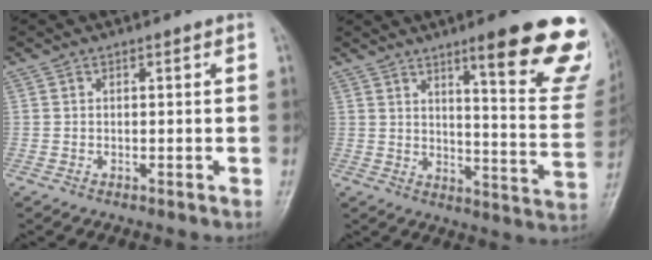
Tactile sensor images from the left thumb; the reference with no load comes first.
{"total": 21.9, "force": [13.5, 4.0, 16.8], "torque": [-0.182, -0.071, 0.178]}